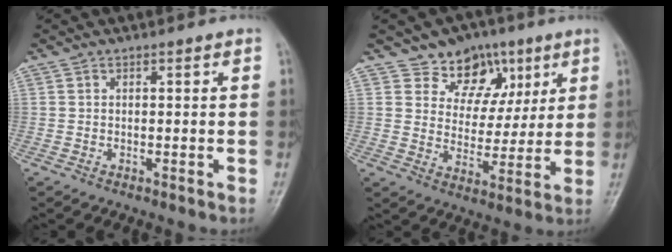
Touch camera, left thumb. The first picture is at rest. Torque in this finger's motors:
{"motor_torque": [0.09, 0.18, 0.57, -0.47, -0.03]}